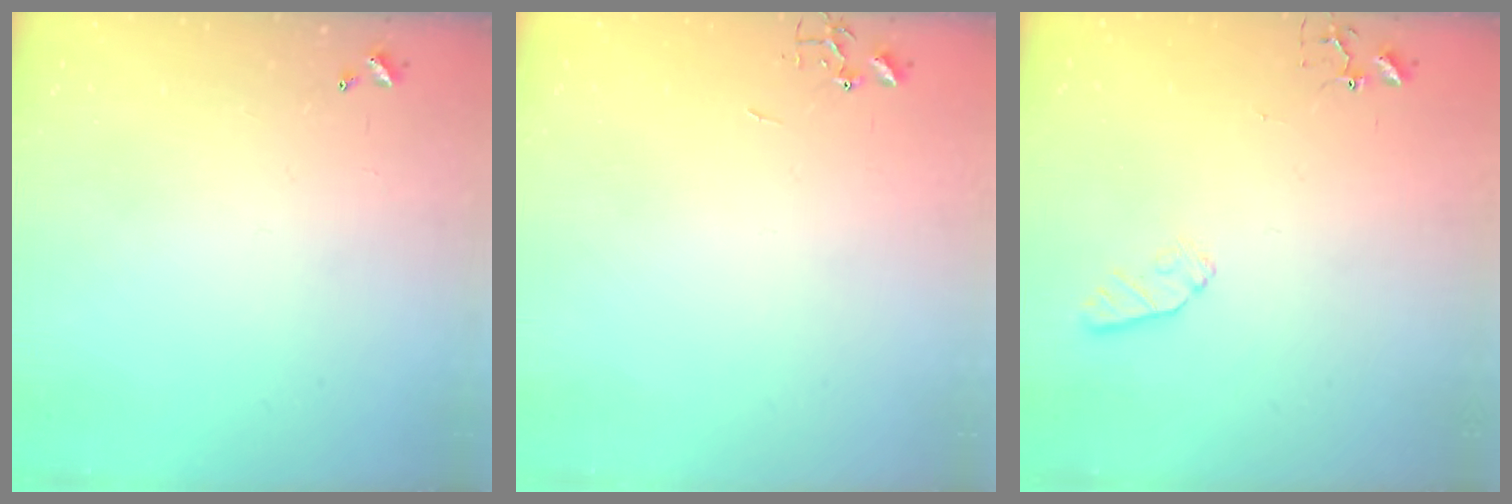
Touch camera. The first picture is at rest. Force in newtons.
{"total": 0.0}
{"total": 6.1, "press": 6.1, "slide": 0.8}